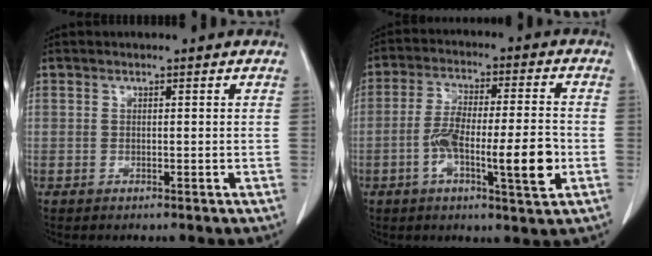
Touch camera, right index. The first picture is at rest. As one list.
[{"total": 12.3, "force": [-3.3, 1.9, 11.6], "torque": [-0.199, 0.005, -0.056]}]